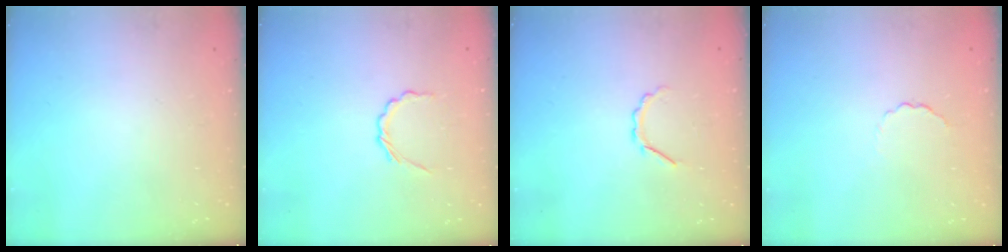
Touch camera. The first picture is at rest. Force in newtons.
{"total": 2.6, "press": 2.4, "slide": 1.0}
{"total": 2.9, "press": 2.7, "slide": 0.8}
{"total": 2.6, "press": 2.4, "slide": 0.9}